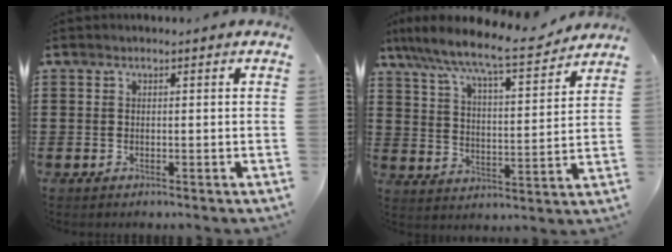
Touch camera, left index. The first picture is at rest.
{"total": 8.6, "force": [7.6, 0.2, 4.0], "torque": [-0.109, -0.045, 0.124]}